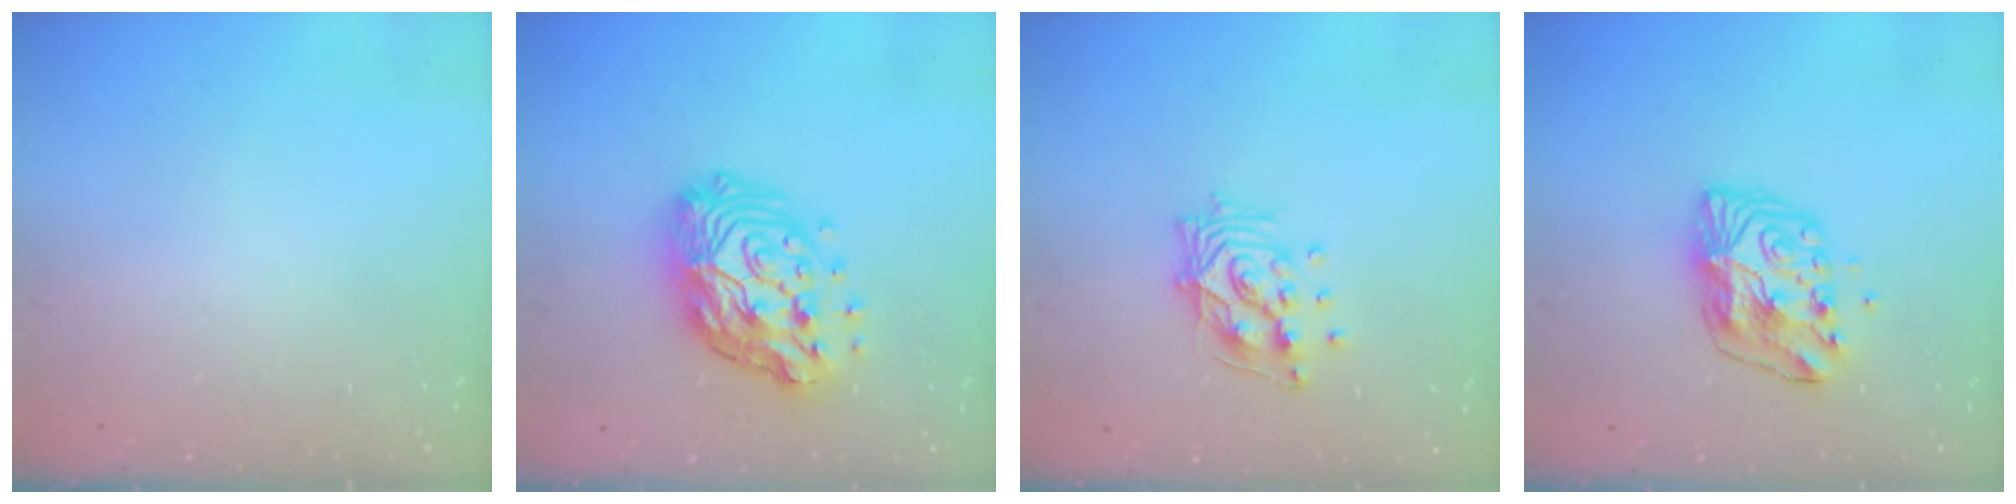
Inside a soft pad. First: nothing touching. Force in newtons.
{"total": 18.3, "press": 18.2, "slide": 1.8}
{"total": 12.6, "press": 12.5, "slide": 1.3}
{"total": 10.2, "press": 10.2, "slide": 0.6}